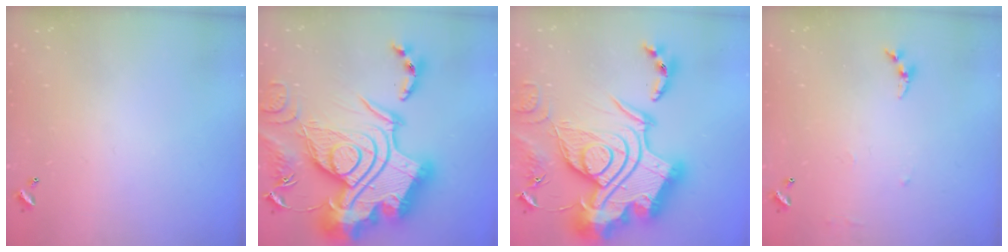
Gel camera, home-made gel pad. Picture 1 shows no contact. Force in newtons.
{"total": 0.7, "press": 0.7, "slide": 0.1}
{"total": 0.6, "press": 0.6, "slide": 0.0}
{"total": 6.5, "press": 6.5, "slide": 0.8}